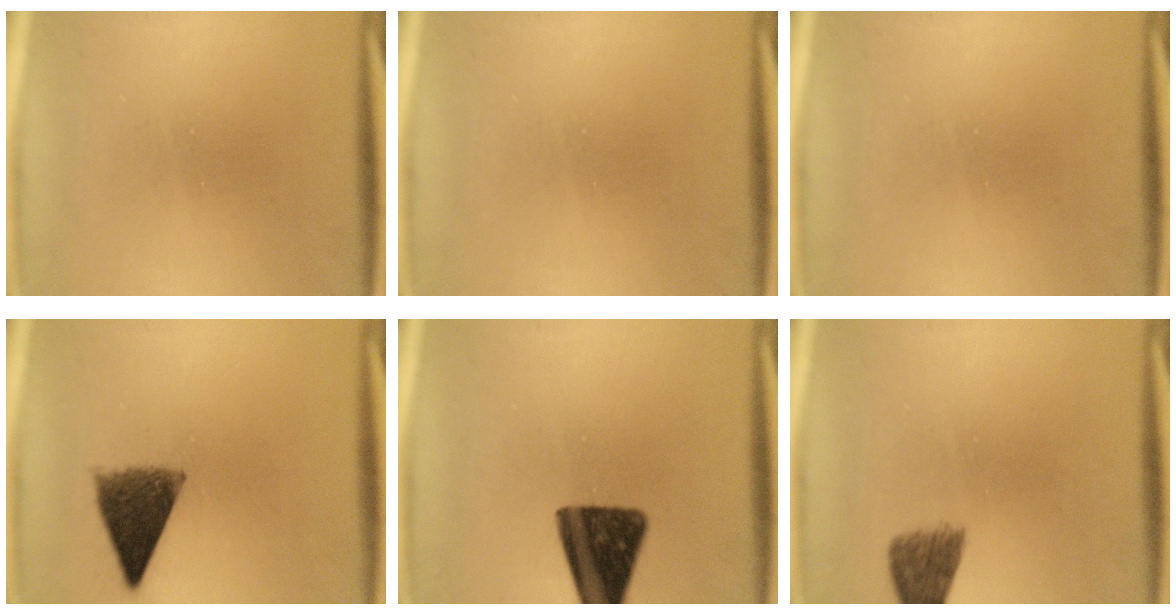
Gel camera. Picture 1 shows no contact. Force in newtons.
{"total": 0.0}
{"total": 0.0}
{"total": 8.5}
{"total": 13.5}
{"total": 5.1}